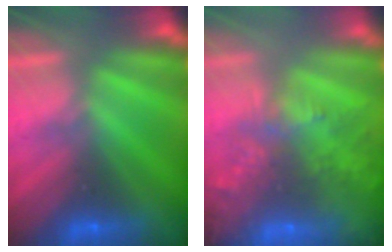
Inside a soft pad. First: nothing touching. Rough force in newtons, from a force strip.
{"total": 7.5}